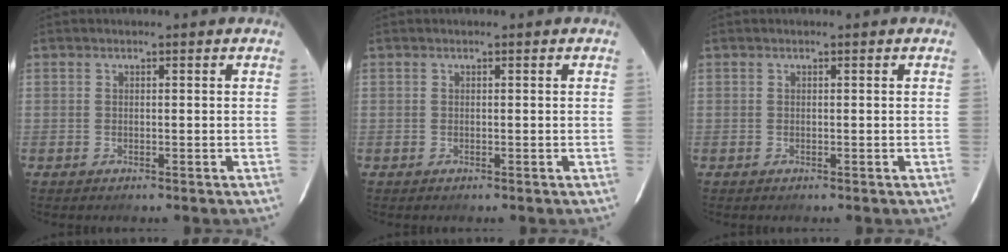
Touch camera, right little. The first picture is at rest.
{"total": 0.0}
{"total": 0.0}